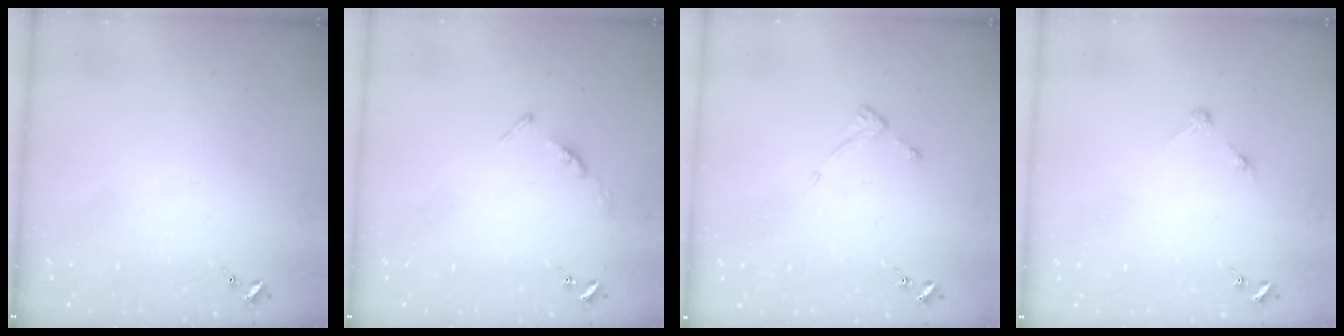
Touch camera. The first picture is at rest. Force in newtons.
{"total": 3.5, "press": 3.5, "slide": 0.4}
{"total": 4.1, "press": 4.0, "slide": 0.4}
{"total": 3.2, "press": 3.1, "slide": 0.4}